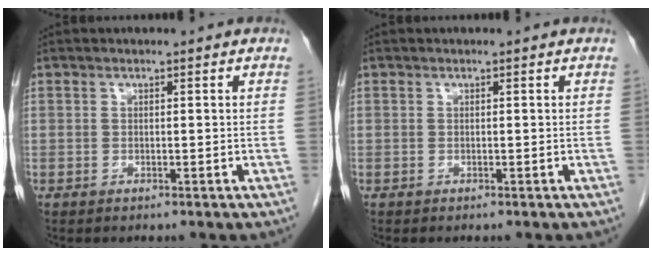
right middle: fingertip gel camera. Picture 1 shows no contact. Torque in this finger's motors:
{"motor_torque": [-0.10, 0.17, 0.08, -0.01]}